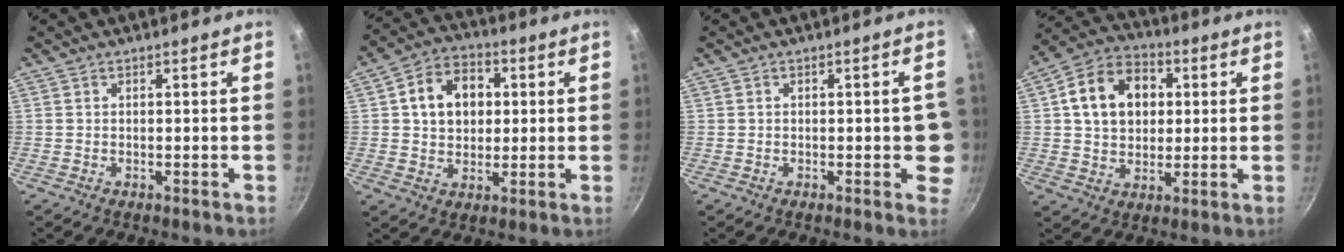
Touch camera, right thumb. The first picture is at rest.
{"total": 10.9, "force": [2.1, 8.5, 6.5], "torque": [-0.077, 0.014, 0.025]}
{"total": 5.5, "force": [-0.7, 2.5, 4.9], "torque": [-0.028, 0.010, -0.010]}
{"total": 13.6, "force": [2.7, 10.4, 8.2], "torque": [-0.115, 0.019, 0.036]}